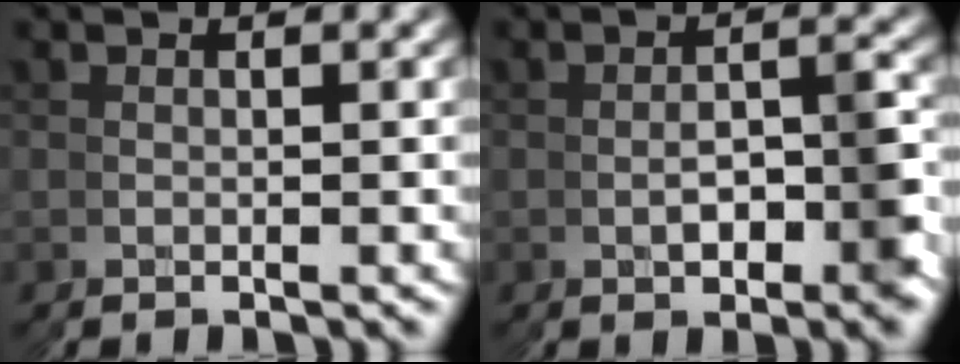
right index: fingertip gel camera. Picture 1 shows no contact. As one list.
[{"total": 4.1, "force": [-1.5, 1.7, 3.5], "torque": [-0.047, 0.003, -0.019]}]